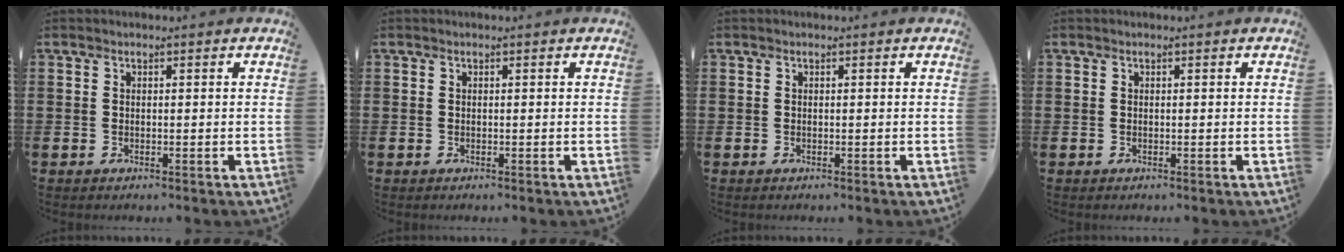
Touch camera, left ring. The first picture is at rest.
{"total": 0.0}
{"total": 0.0}
{"total": 0.0}